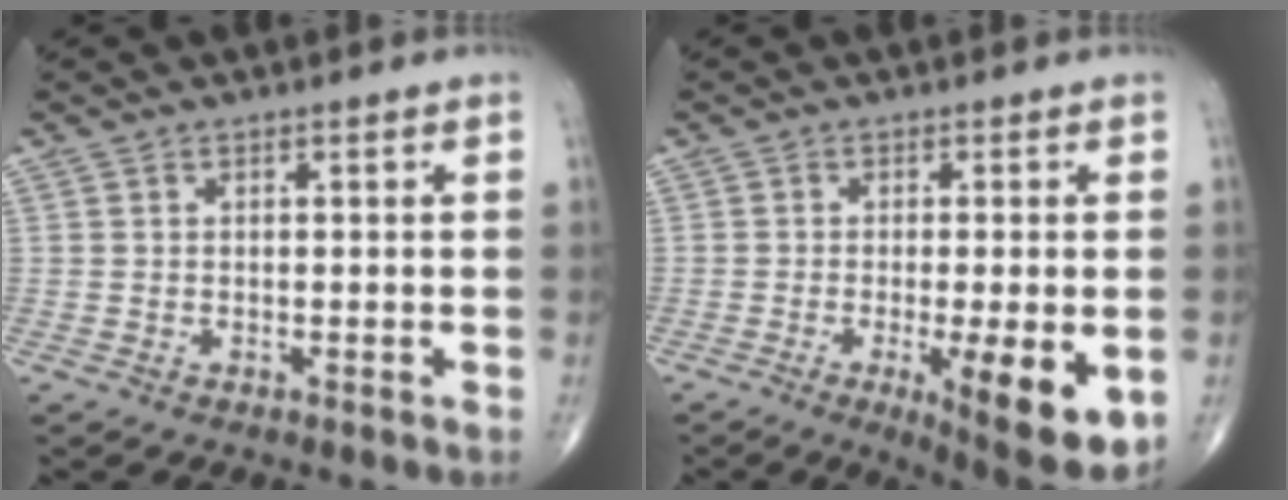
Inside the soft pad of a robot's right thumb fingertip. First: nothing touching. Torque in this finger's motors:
{"motor_torque": [1.69, 1.61, 0.46, -0.09, 0.22]}